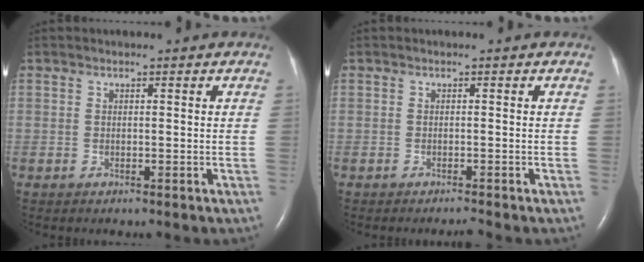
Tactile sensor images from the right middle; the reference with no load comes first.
{"total": 0.8, "force": [-0.7, -0.4, 0.1], "torque": [-0.003, -0.004, -0.009]}